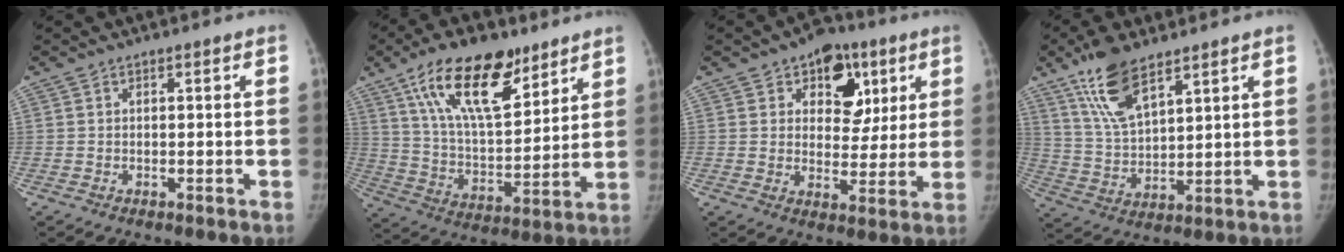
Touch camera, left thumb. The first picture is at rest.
{"total": 20.0, "force": [11.9, 8.9, 13.4], "torque": [-0.196, -0.051, 0.214]}
{"total": 12.7, "force": [5.8, 9.1, 6.7], "torque": [-0.030, -0.016, 0.079]}
{"total": 11.8, "force": [7.8, 4.5, 7.6], "torque": [-0.130, -0.035, 0.157]}